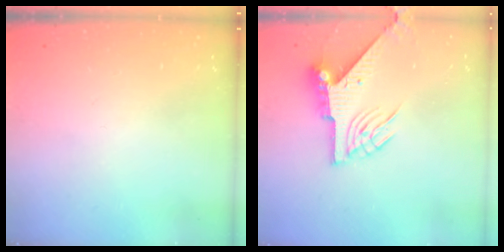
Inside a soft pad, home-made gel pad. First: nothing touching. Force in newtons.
{"total": 7.3, "press": 7.3, "slide": 0.6}